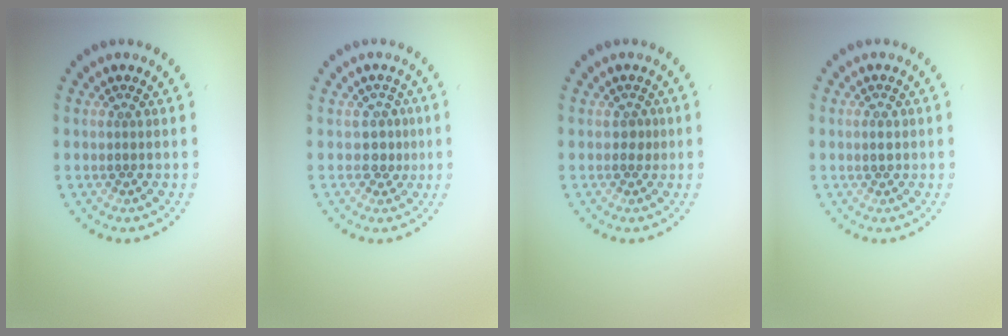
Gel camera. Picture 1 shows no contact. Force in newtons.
{"total": 2.0, "press": 1.4, "slide": 1.4}
{"total": 0.9, "press": 0.7, "slide": 0.5}
{"total": 1.0, "press": 0.9, "slide": 0.4}